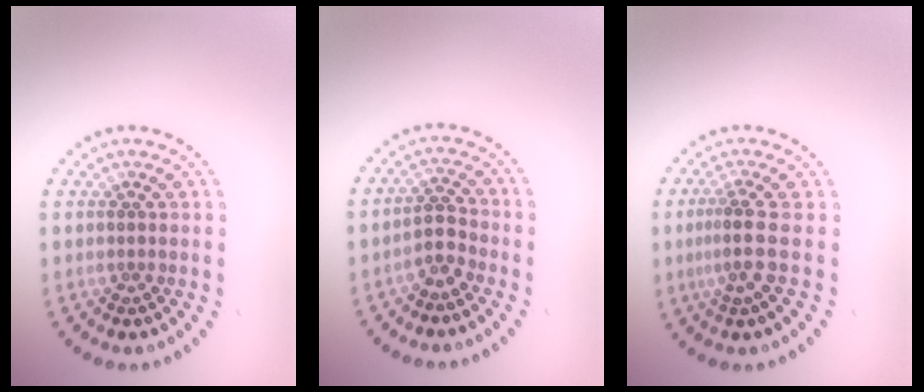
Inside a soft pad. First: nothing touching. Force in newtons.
{"total": 2.1, "press": 1.9, "slide": 1.0}
{"total": 2.4, "press": 1.7, "slide": 1.7}